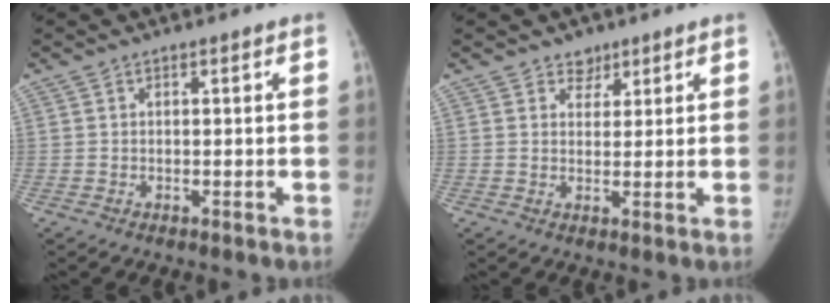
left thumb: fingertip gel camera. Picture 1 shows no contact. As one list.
[{"total": 3.0, "force": [2.1, 2.0, 0.5], "torque": [0.015, -0.012, 0.029]}]